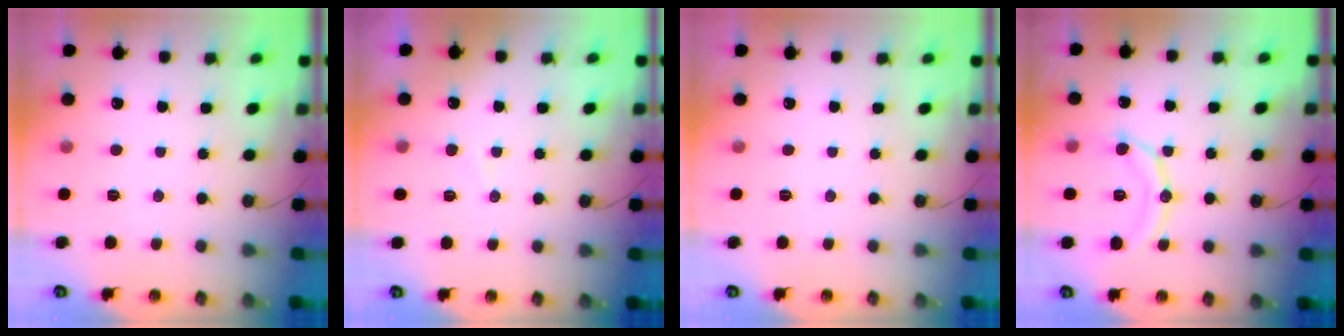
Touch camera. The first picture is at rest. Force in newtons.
{"total": 5.0, "press": 4.9, "slide": 0.5}
{"total": 0.0}
{"total": 12.3, "press": 12.2, "slide": 1.2}